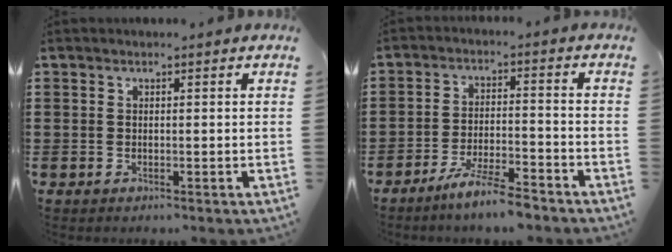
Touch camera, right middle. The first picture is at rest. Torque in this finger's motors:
{"motor_torque": [1.99, -0.15, 0.50, 0.16]}